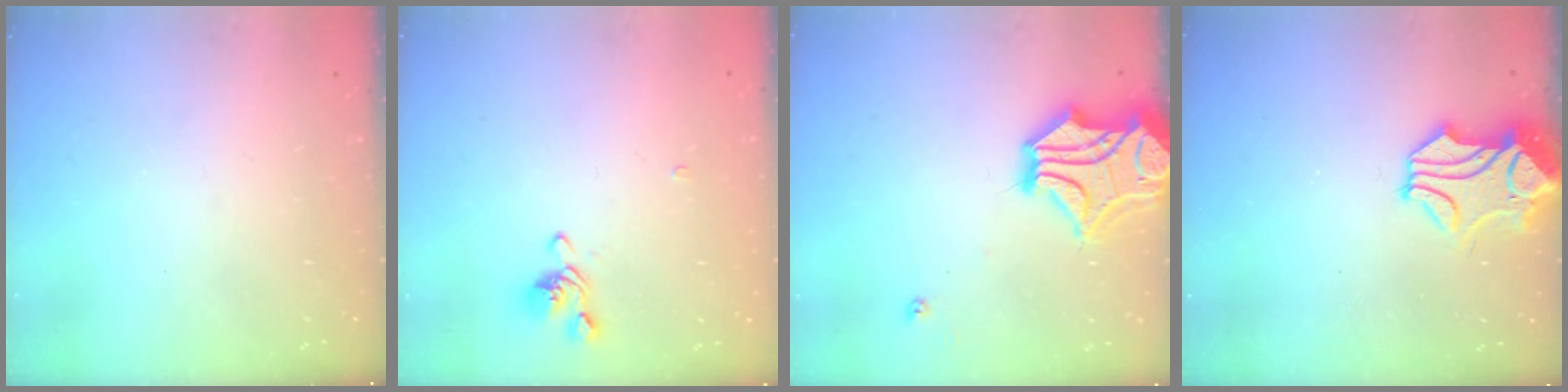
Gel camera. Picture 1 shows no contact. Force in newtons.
{"total": 2.0, "press": 1.9, "slide": 0.8}
{"total": 12.5, "press": 12.3, "slide": 2.5}
{"total": 1.5, "press": 0.8, "slide": 1.3}